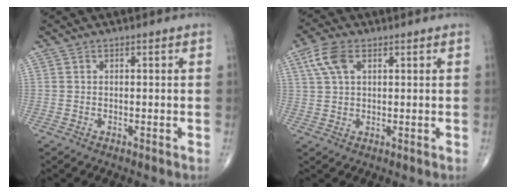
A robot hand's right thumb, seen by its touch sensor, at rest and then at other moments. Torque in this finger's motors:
{"motor_torque": [-0.28, 0.29, 0.01, -0.01, 0.00]}